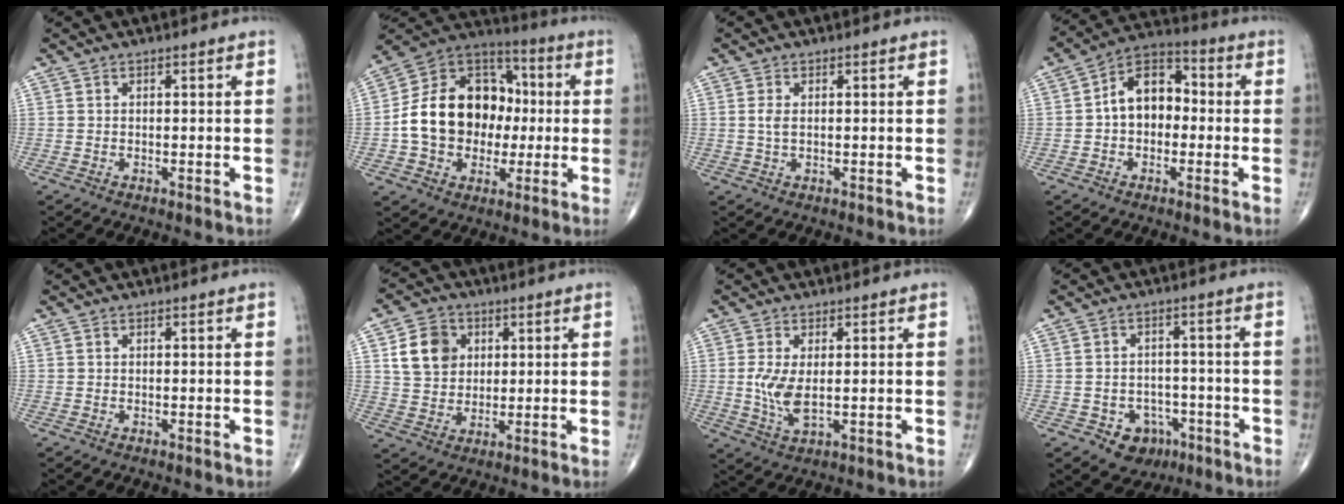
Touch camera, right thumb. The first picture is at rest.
{"total": 19.7, "force": [-0.8, 15.3, 12.3], "torque": [-0.170, 0.039, -0.012]}
{"total": 1.8, "force": [0.2, 0.9, 1.5], "torque": [-0.036, 0.001, 0.007]}
{"total": 10.6, "force": [-0.2, 7.3, 7.6], "torque": [-0.094, 0.037, -0.019]}
{"total": 0.0}
{"total": 9.3, "force": [2.9, 7.6, 4.5], "torque": [-0.055, -0.006, 0.055]}
{"total": 5.9, "force": [0.2, 2.5, 5.3], "torque": [-0.116, -0.013, 0.009]}
{"total": 7.2, "force": [-3.6, 5.7, 2.7], "torque": [-0.013, 0.028, -0.043]}